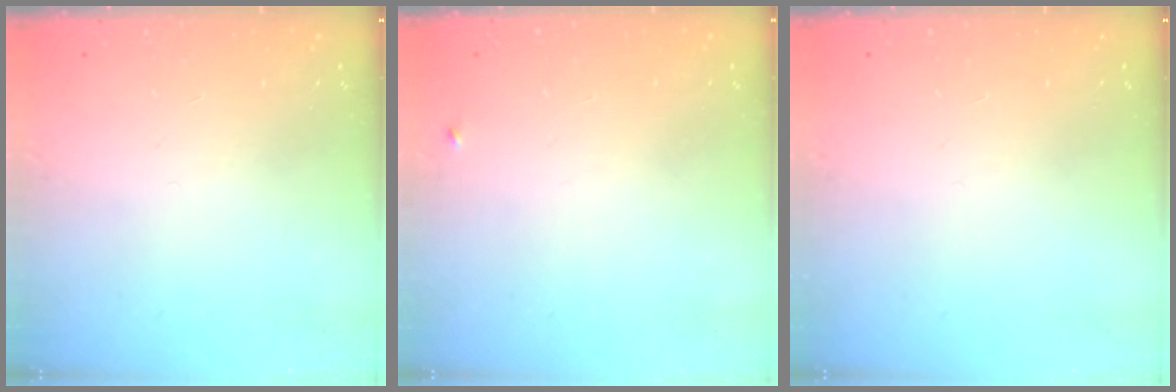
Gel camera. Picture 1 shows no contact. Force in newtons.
{"total": 3.5, "press": 3.4, "slide": 0.5}
{"total": 0.0}